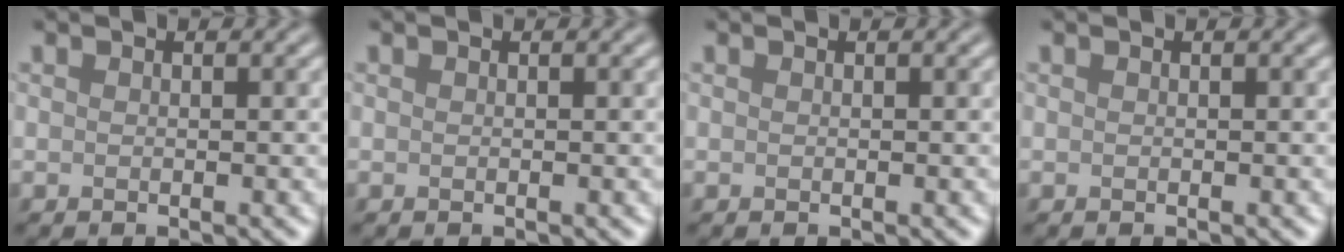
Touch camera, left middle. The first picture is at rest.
{"total": 0.0}
{"total": 0.0}
{"total": 0.0}